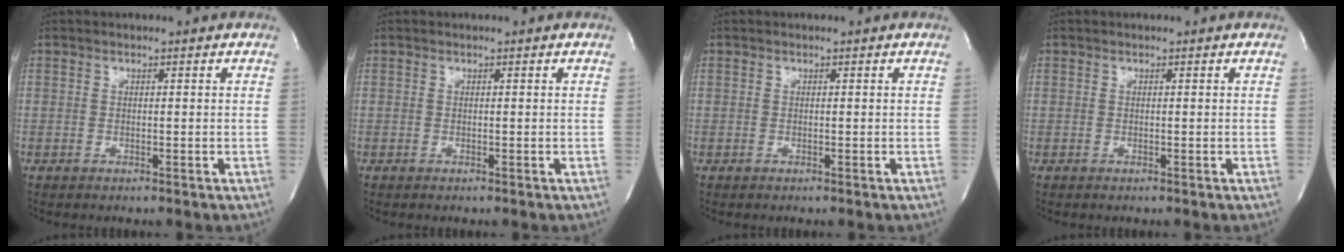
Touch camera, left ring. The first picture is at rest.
{"total": 0.0}
{"total": 0.0}
{"total": 0.0}